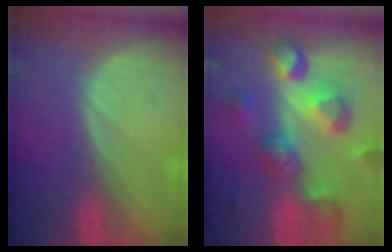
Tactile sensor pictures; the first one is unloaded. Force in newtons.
{"total": 11.1, "press": 10.0, "slide": 4.9}